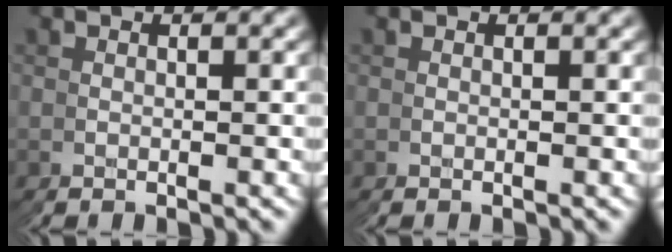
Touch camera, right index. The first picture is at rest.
{"total": 0.0}